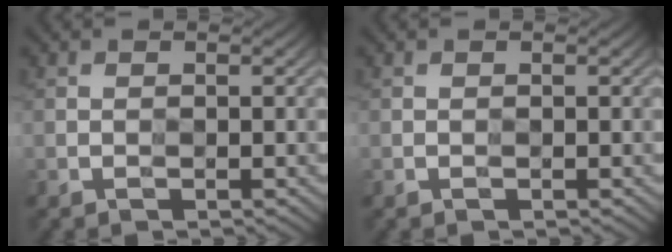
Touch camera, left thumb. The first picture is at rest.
{"total": 0.0}